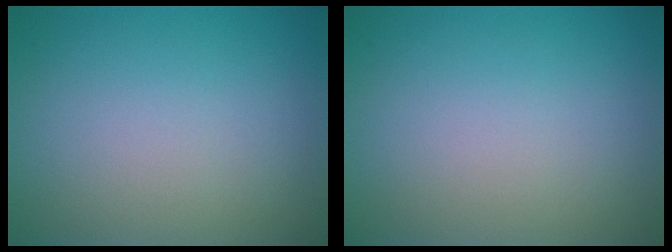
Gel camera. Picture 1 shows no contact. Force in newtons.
{"total": 0.0}